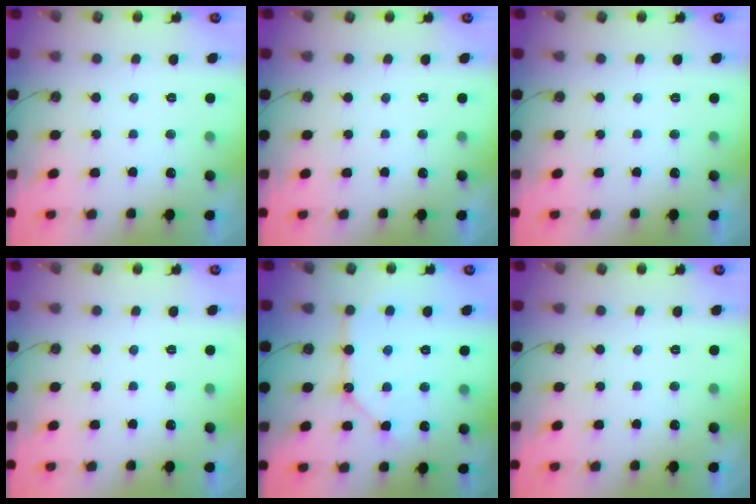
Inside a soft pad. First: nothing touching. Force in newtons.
{"total": 0.0}
{"total": 0.0}
{"total": 0.0}
{"total": 11.4, "press": 11.3, "slide": 1.1}
{"total": 0.0}